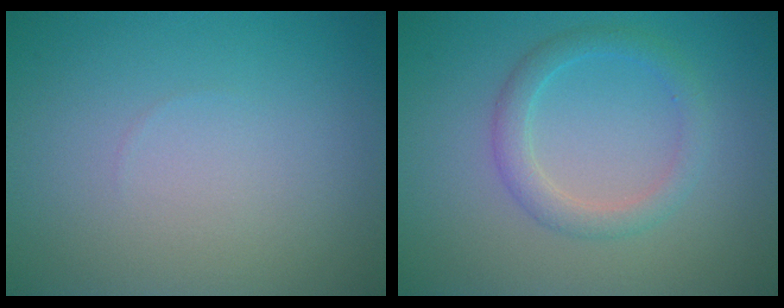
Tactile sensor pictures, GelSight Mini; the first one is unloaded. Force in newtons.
{"total": 2.4, "press": 2.4, "slide": 0.2}